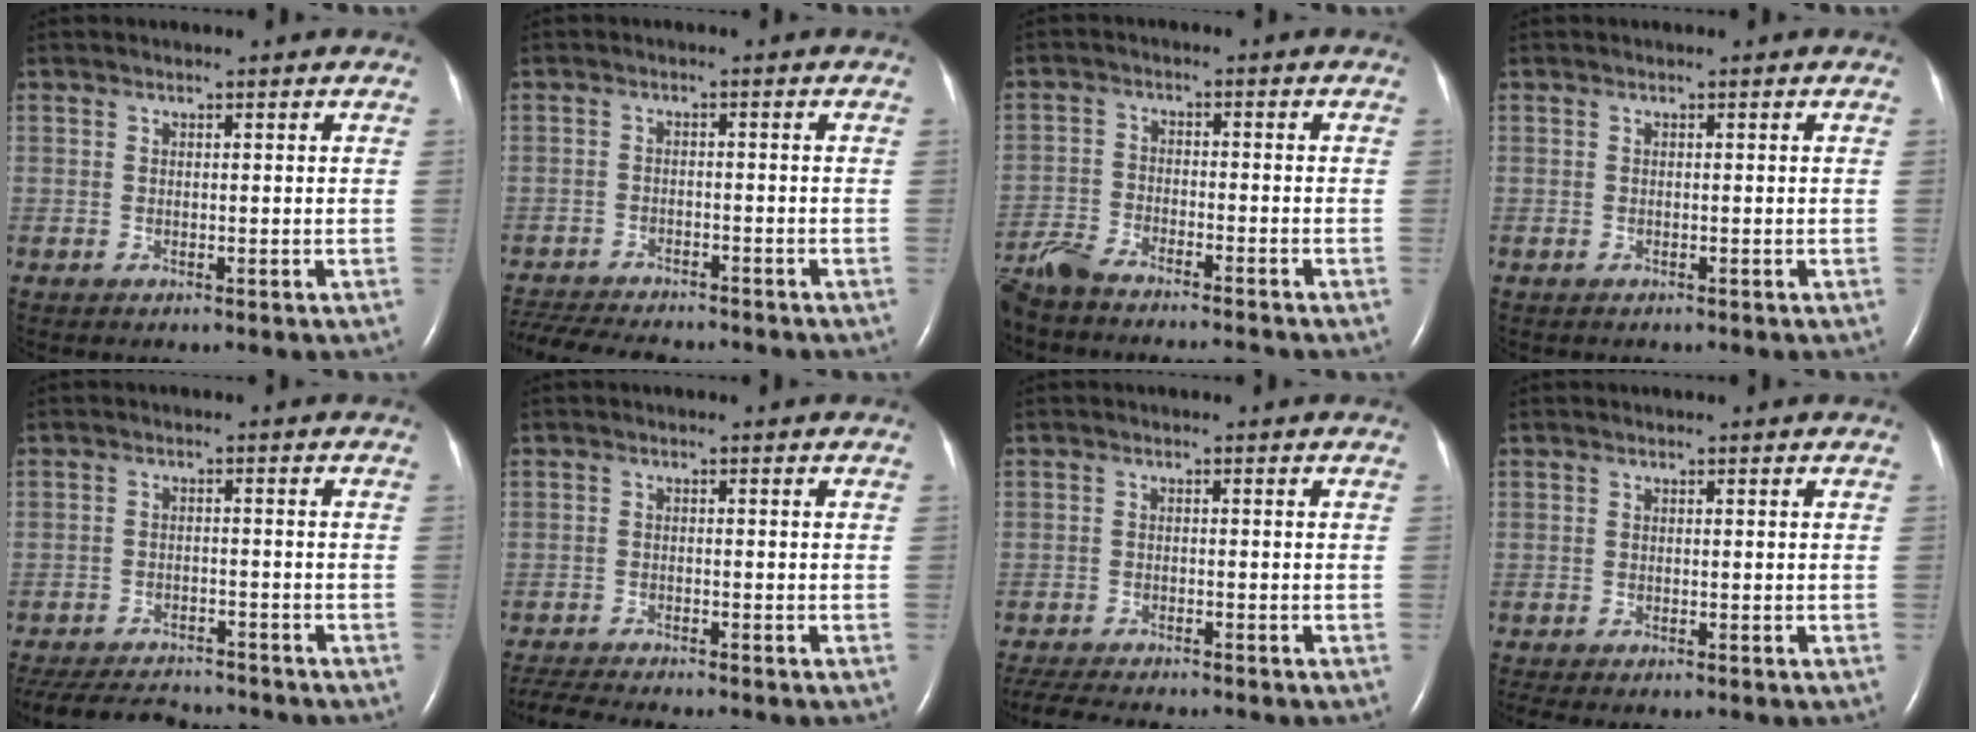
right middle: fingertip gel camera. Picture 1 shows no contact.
{"total": 12.5, "force": [-11.3, 2.6, 4.8], "torque": [-0.097, -0.010, -0.165]}
{"total": 10.9, "force": [-10.0, 1.0, 4.2], "torque": [-0.081, -0.007, -0.166]}
{"total": 0.0}
{"total": 12.4, "force": [-11.4, 3.2, 3.9], "torque": [-0.086, -0.005, -0.164]}
{"total": 6.5, "force": [-6.1, -0.1, 2.3], "torque": [-0.042, -0.018, -0.101]}
{"total": 8.6, "force": [-7.8, 1.1, 3.5], "torque": [-0.058, -0.015, -0.121]}
{"total": 2.4, "force": [-2.0, 0.5, 1.2], "torque": [-0.018, -0.006, -0.026]}